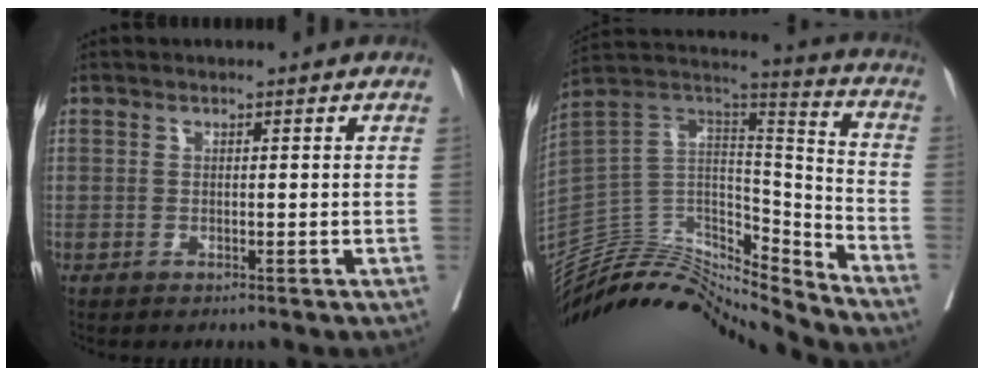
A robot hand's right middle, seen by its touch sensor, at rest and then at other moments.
{"total": 21.1, "force": [-20.6, 2.8, 3.7], "torque": [-0.060, 0.058, -0.348]}